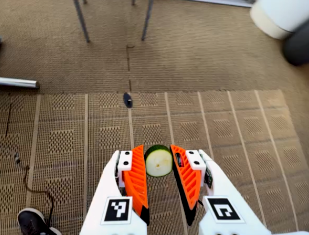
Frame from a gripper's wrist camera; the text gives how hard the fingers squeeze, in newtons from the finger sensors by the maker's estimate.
{"total": 6.9, "left": 6.6, "right": 7.2}